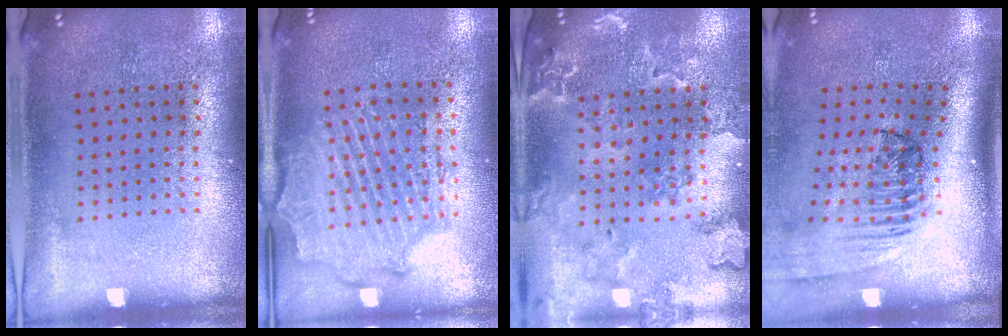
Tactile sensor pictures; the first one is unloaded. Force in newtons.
{"total": 2.2, "press": 2.1, "slide": 0.5}
{"total": 1.8, "press": 1.8, "slide": 0.3}
{"total": 2.4, "press": 1.7, "slide": 1.7}